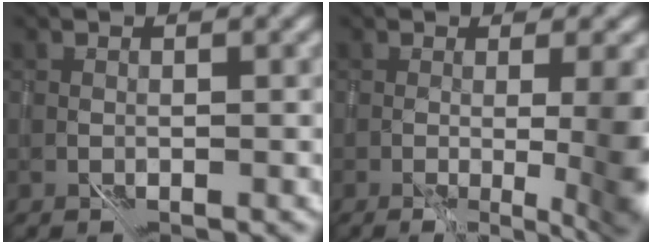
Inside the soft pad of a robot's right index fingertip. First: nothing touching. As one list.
[{"total": 8.3, "force": [-0.3, 2.4, 8.0], "torque": [-0.078, -0.011, 0.016]}]